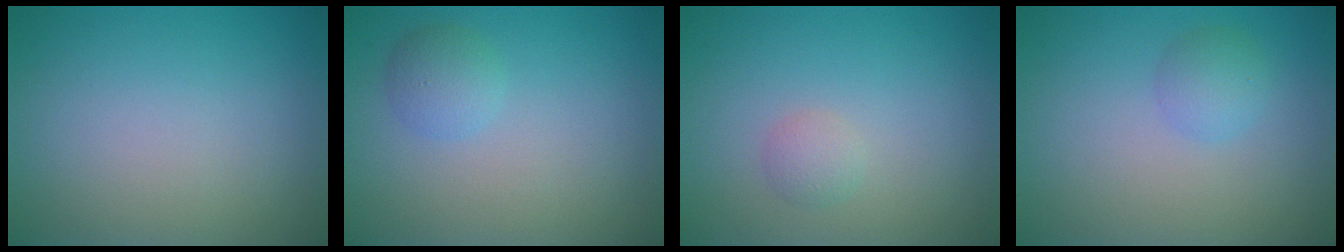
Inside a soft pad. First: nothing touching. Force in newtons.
{"total": 1.9, "press": 1.9, "slide": 0.1}
{"total": 1.2, "press": 1.2, "slide": 0.1}
{"total": 1.8, "press": 1.7, "slide": 0.2}